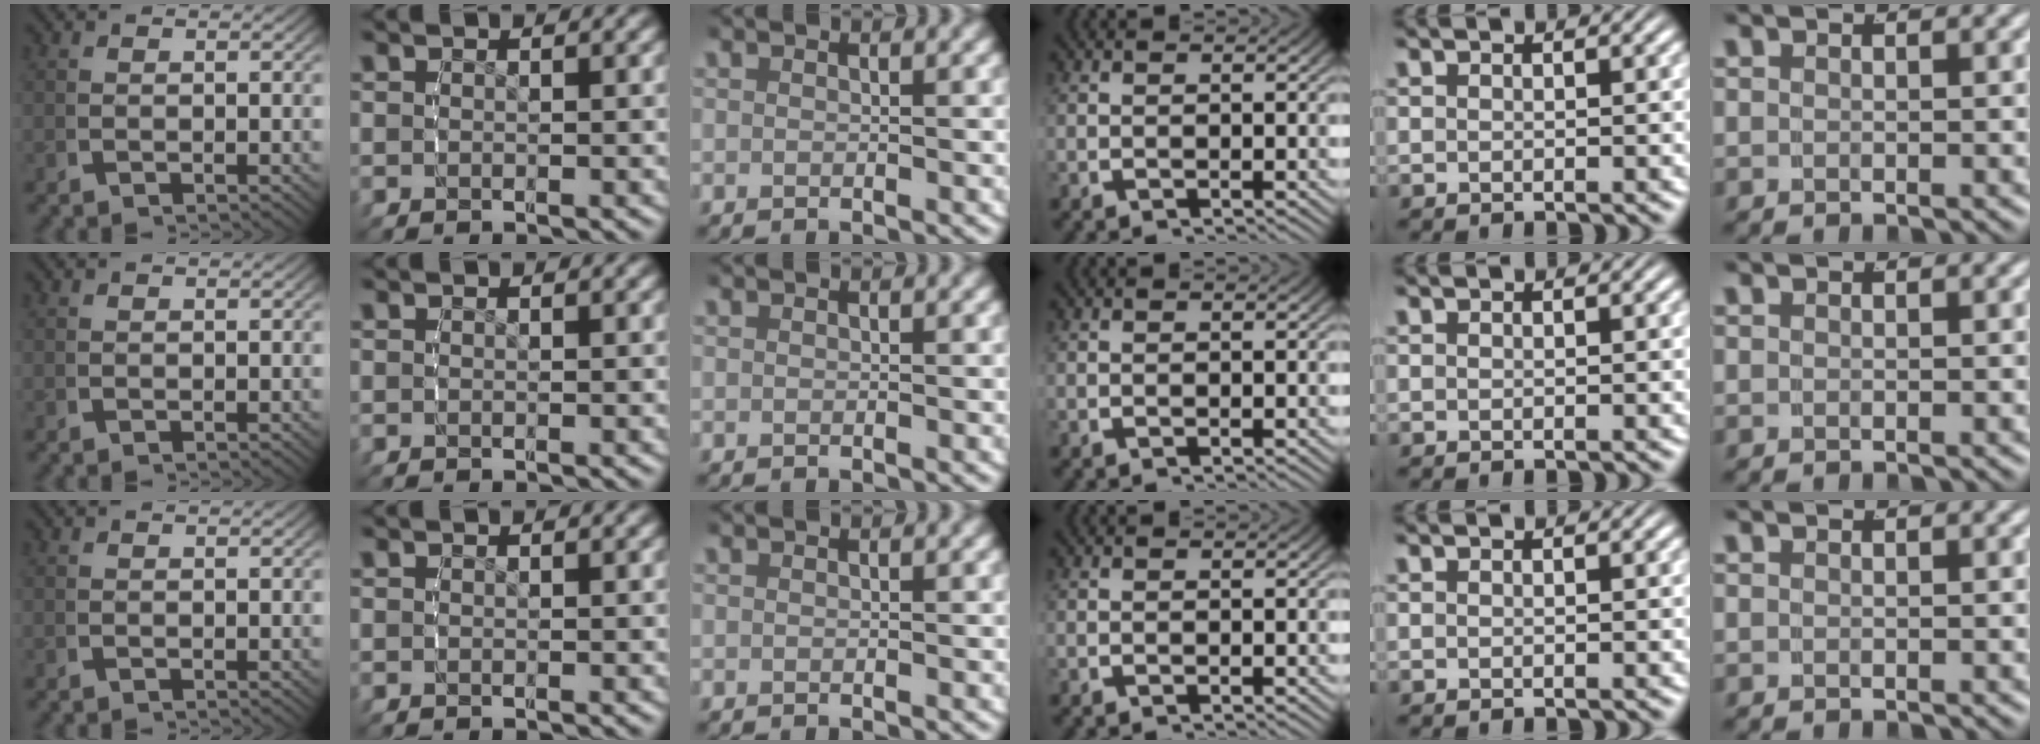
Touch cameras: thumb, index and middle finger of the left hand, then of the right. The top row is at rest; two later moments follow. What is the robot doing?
{"motion": "reach", "object": "paper towel"}